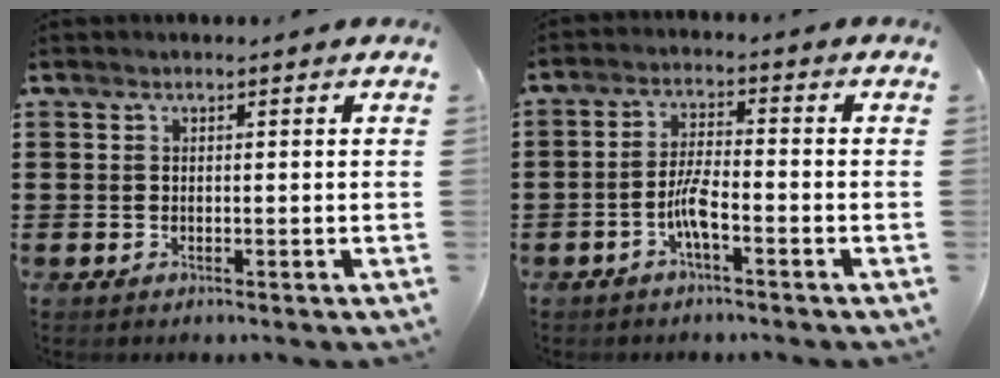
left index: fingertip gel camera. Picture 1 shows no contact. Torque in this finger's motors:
{"motor_torque": [0.24, 0.19, 0.18, 0.10]}